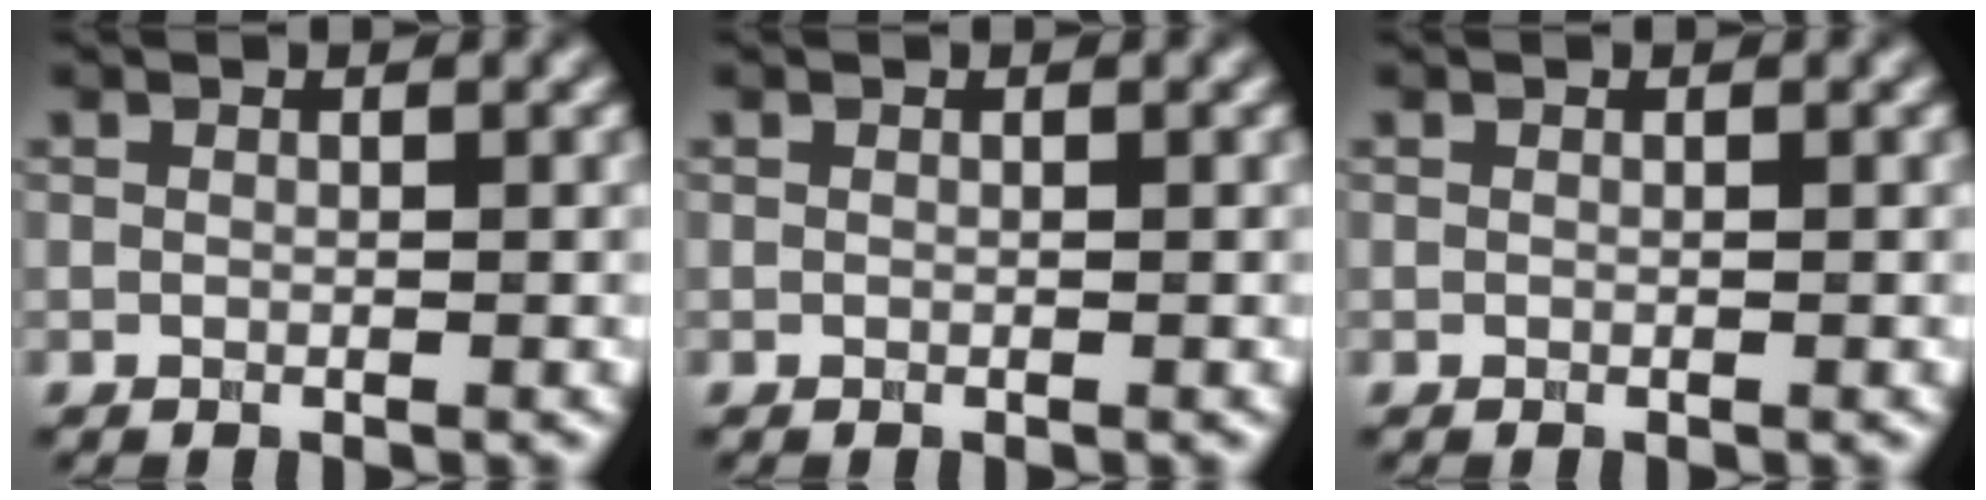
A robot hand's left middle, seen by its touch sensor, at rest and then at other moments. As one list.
[{"total": 0.0}, {"total": 0.0}]